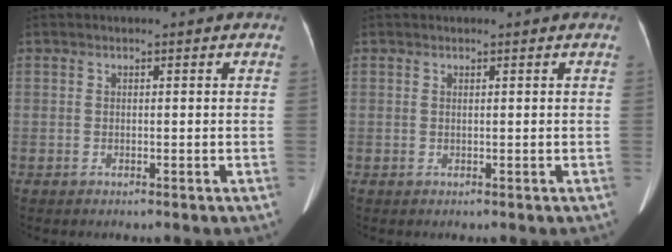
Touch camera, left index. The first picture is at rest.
{"total": 0.0}